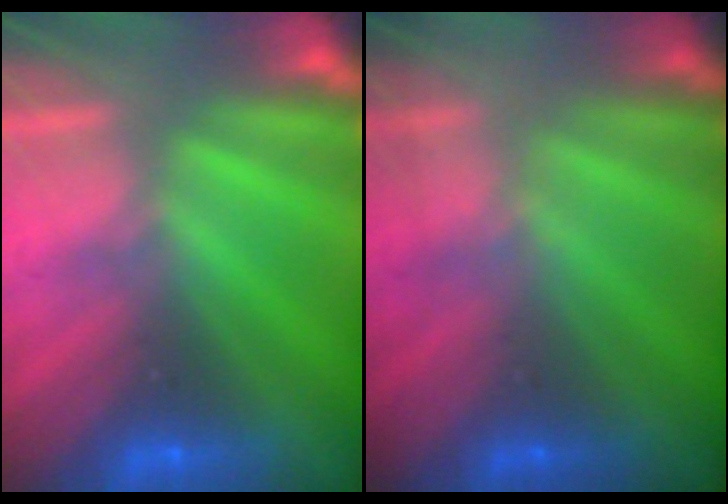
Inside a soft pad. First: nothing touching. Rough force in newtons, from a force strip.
{"total": 1.7}